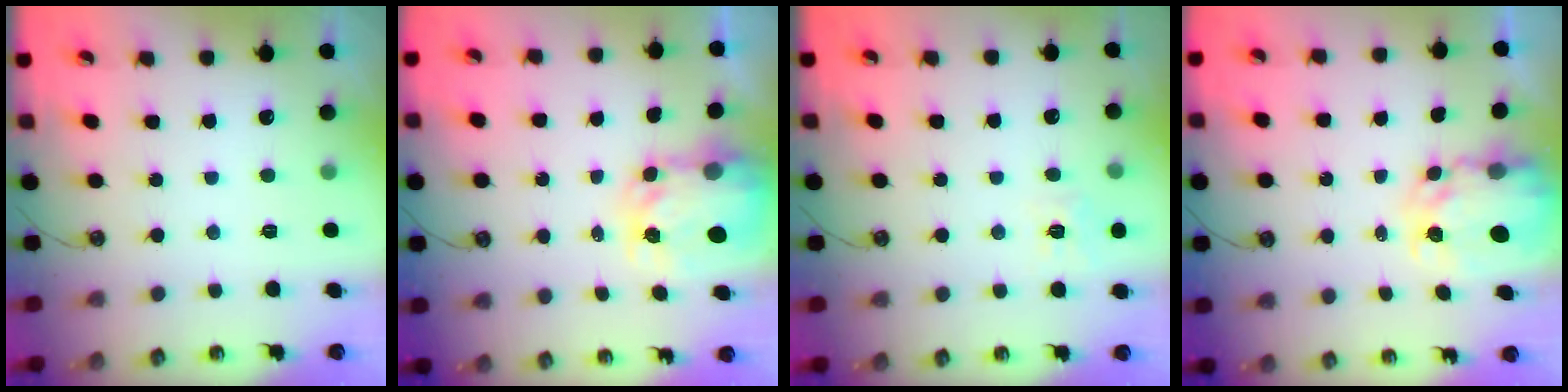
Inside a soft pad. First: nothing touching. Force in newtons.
{"total": 5.5, "press": 5.5, "slide": 0.3}
{"total": 7.4, "press": 7.4, "slide": 0.6}
{"total": 6.2, "press": 6.2, "slide": 0.5}